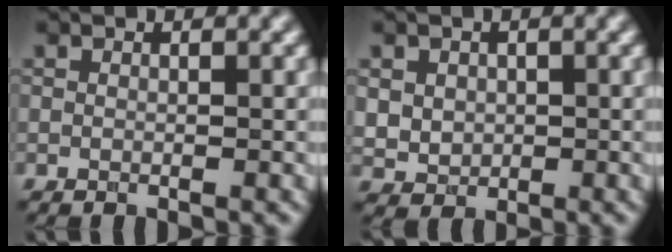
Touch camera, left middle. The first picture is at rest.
{"total": 3.1, "force": [0.8, 2.7, 1.3], "torque": [-0.038, 0.003, 0.024]}